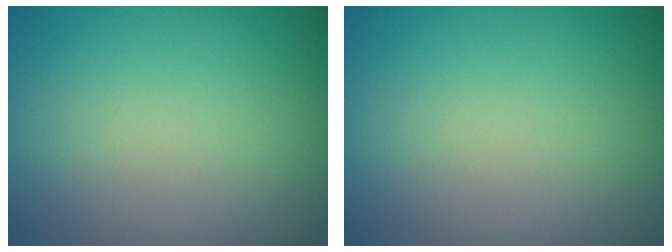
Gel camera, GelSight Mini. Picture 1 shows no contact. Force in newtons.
{"total": 0.0}